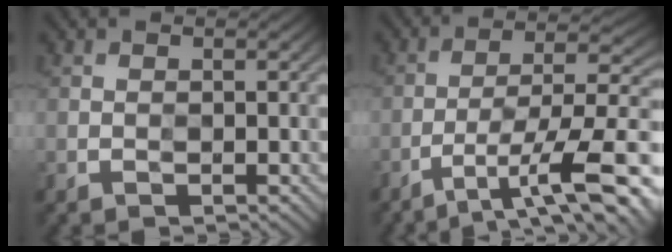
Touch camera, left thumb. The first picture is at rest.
{"total": 11.7, "force": [-6.6, 3.5, 9.0], "torque": [-0.154, 0.000, -0.104]}